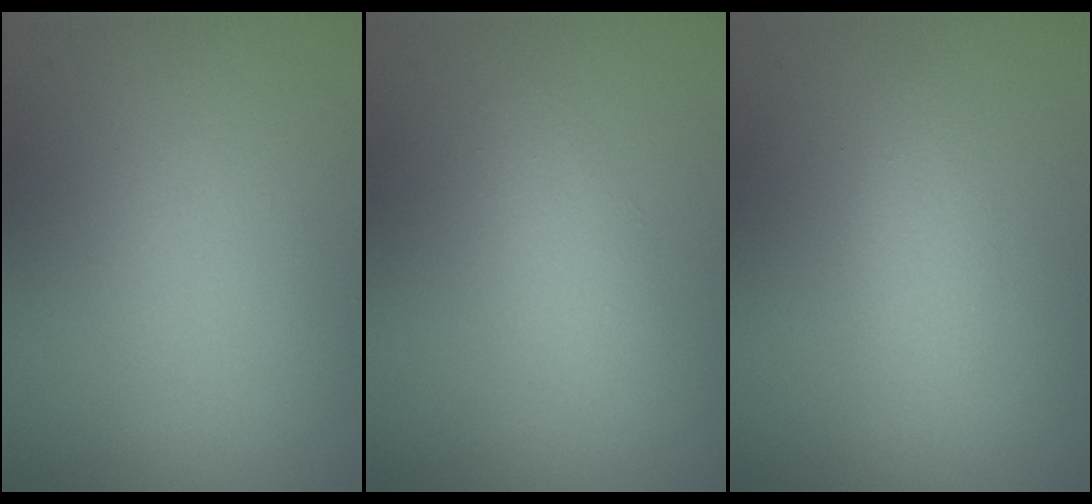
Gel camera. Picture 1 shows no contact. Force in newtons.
{"total": 1.6, "press": 1.6, "slide": 0.0}
{"total": 2.0, "press": 2.0, "slide": 0.1}